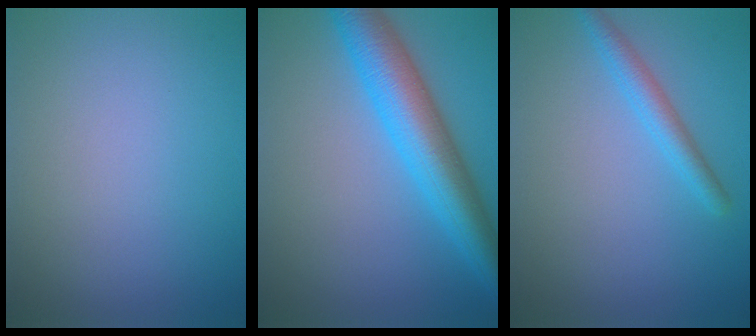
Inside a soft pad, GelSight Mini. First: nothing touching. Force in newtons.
{"total": 7.7, "press": 7.7, "slide": 0.2}
{"total": 2.3, "press": 2.3, "slide": 0.1}